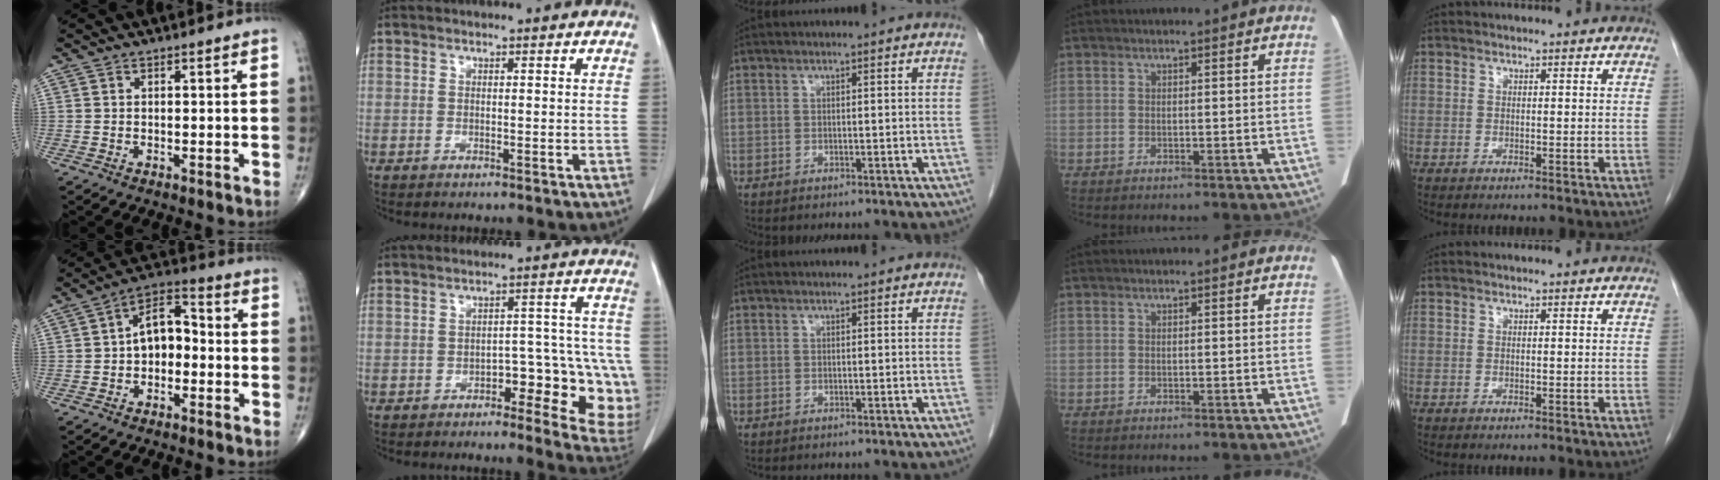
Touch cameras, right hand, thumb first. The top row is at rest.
{"thumb": {"total": 8.3, "force": [-0.8, 5.4, 6.3], "torque": [-0.080, 0.034, -0.029]}, "index": {"total": 11.2, "force": [-4.0, 4.6, 9.4], "torque": [-0.091, 0.023, -0.046]}}